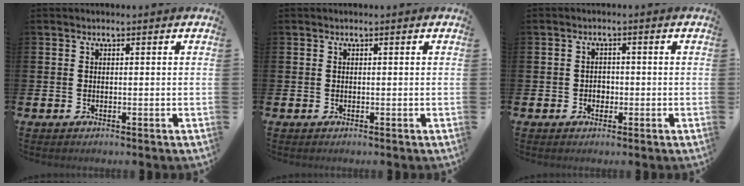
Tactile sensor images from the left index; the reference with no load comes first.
{"total": 0.0}
{"total": 1.7, "force": [-0.4, 1.5, 0.7], "torque": [0.000, -0.001, -0.014]}